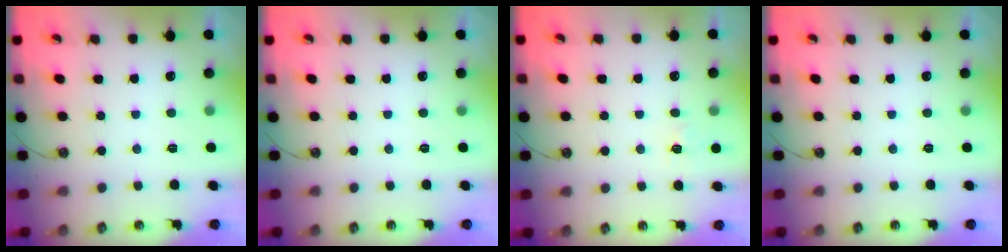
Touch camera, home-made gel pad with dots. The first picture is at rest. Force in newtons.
{"total": 0.0}
{"total": 5.8, "press": 5.8, "slide": 0.7}
{"total": 0.0}